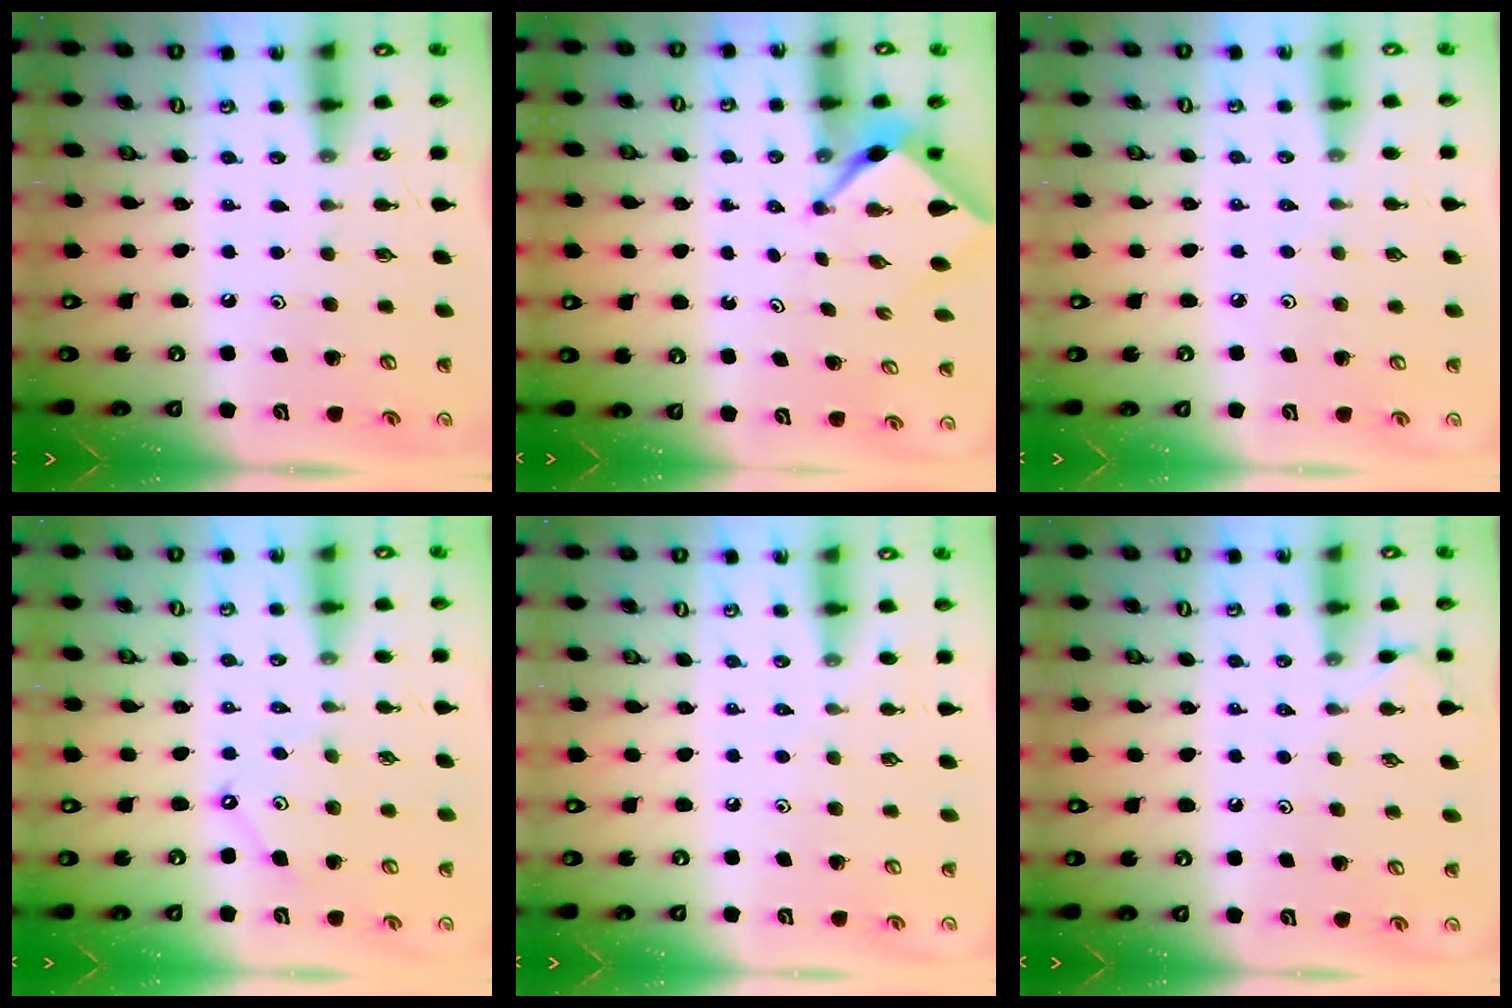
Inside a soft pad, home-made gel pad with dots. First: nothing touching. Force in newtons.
{"total": 2.3, "press": 2.3, "slide": 0.3}
{"total": 1.9, "press": 1.8, "slide": 0.4}
{"total": 5.7, "press": 5.7, "slide": 0.6}
{"total": 2.5, "press": 2.5, "slide": 0.5}
{"total": 4.5, "press": 4.4, "slide": 0.7}